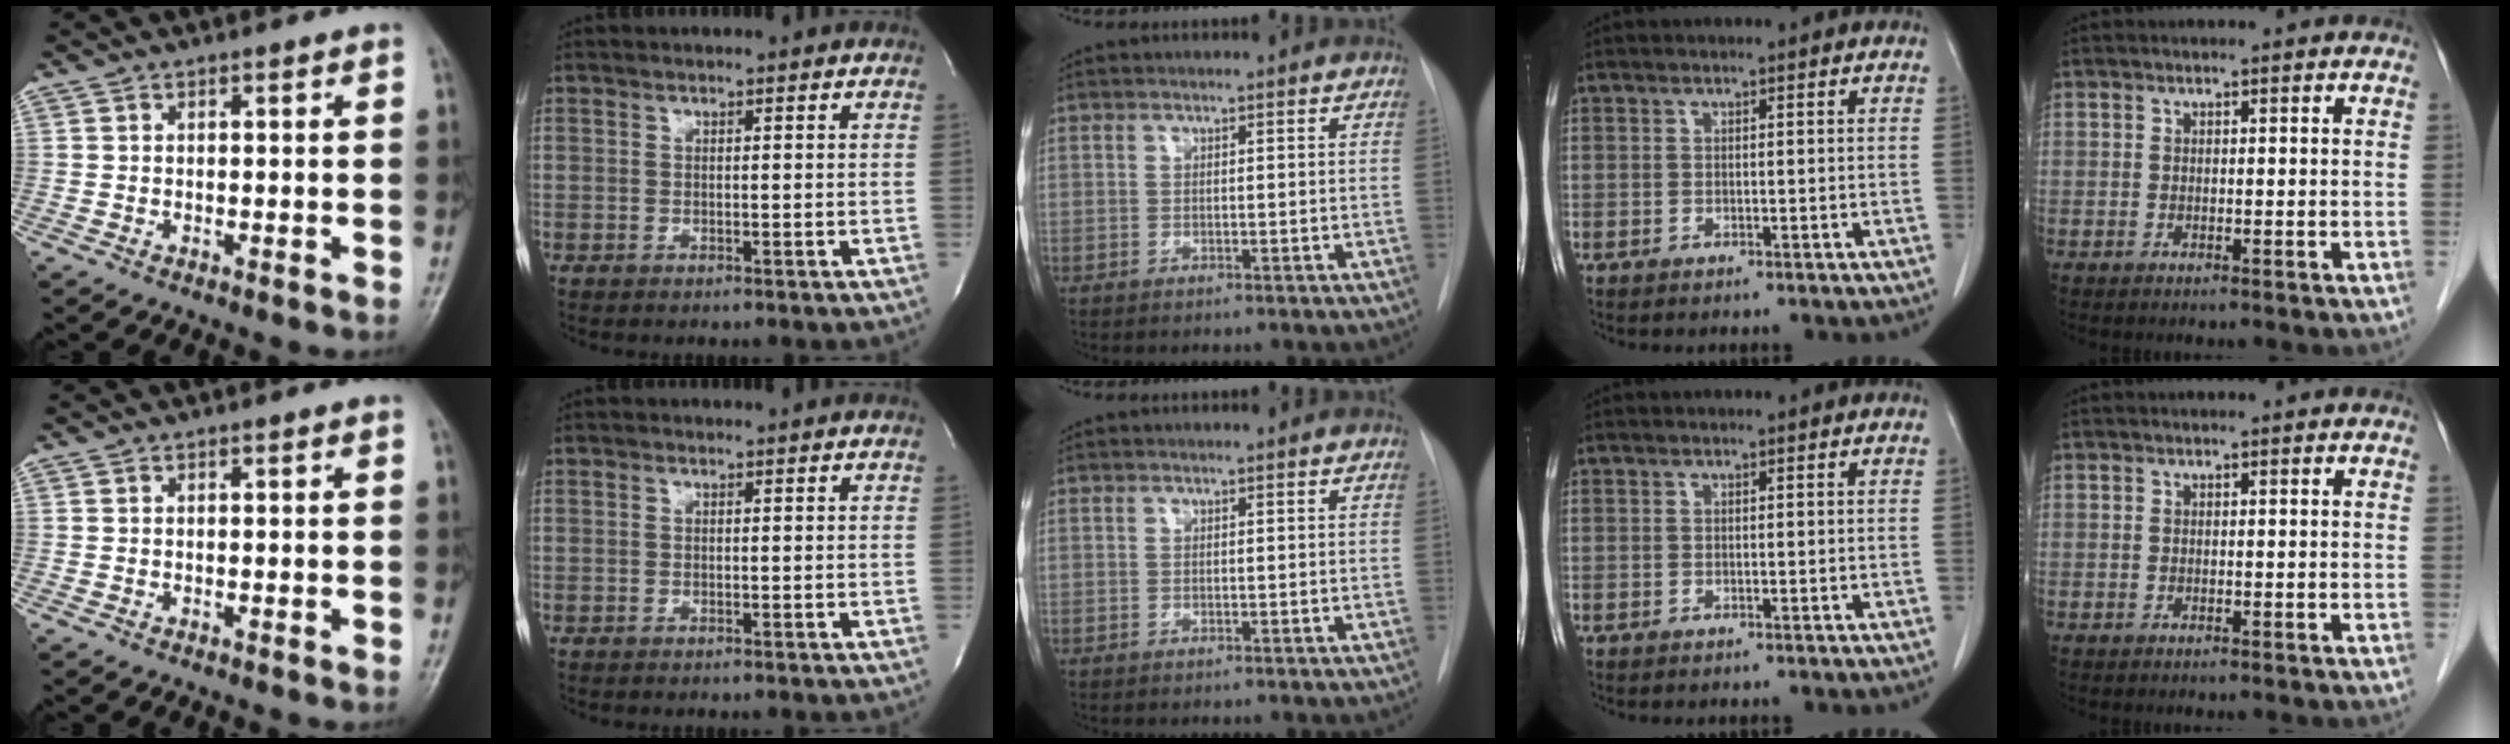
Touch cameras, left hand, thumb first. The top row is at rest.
{}